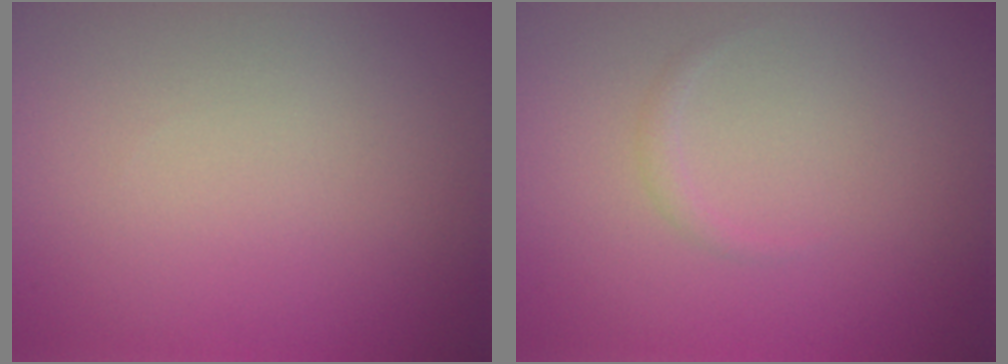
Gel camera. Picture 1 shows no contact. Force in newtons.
{"total": 0.6, "press": 0.6, "slide": 0.0}